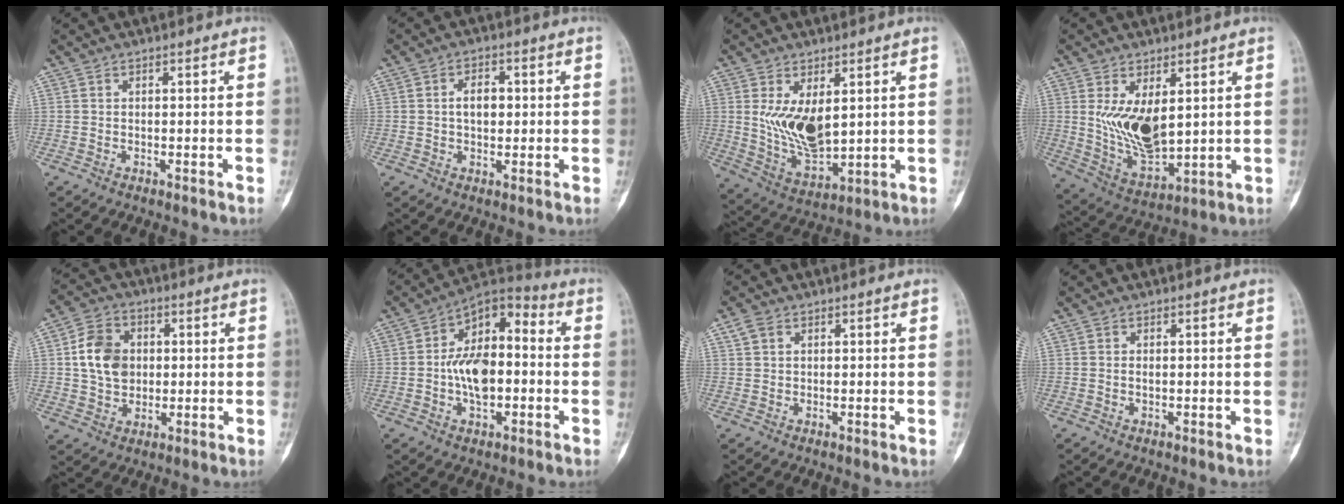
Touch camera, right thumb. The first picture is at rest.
{"total": 4.5, "force": [0.4, 2.8, 3.5], "torque": [-0.046, 0.005, 0.005]}
{"total": 10.9, "force": [2.5, 5.6, 9.0], "torque": [-0.154, -0.026, 0.065]}
{"total": 12.2, "force": [2.8, 6.3, 10.2], "torque": [-0.174, -0.026, 0.073]}
{"total": 10.6, "force": [1.3, 8.4, 6.4], "torque": [-0.090, 0.003, 0.023]}
{"total": 13.5, "force": [-1.1, 7.7, 11.0], "torque": [-0.169, 0.035, -0.028]}
{"total": 2.7, "force": [1.3, 1.8, 1.5], "torque": [-0.029, 0.005, 0.029]}
{"total": 0.8, "force": [0.1, 0.4, 0.6], "torque": [-0.013, 0.000, 0.002]}